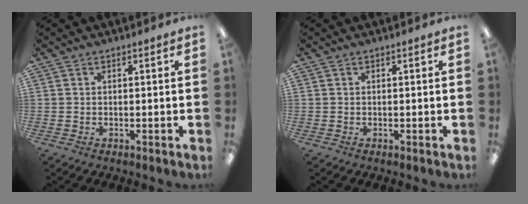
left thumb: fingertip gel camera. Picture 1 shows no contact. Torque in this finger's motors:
{"motor_torque": [0.15, -0.18, 0.48, 0.04, 0.03]}